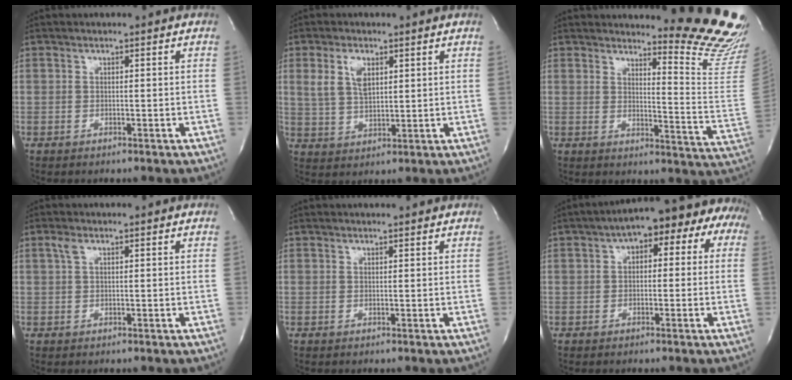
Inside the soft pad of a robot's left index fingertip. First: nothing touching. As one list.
[{"total": 5.4, "force": [2.3, 2.5, 4.2], "torque": [-0.092, 0.009, 0.051]}, {"total": 14.5, "force": [13.9, -0.9, 4.2], "torque": [-0.051, -0.154, 0.149]}, {"total": 1.2, "force": [0.8, 0.2, 0.9], "torque": [-0.029, 0.012, 0.017]}, {"total": 3.4, "force": [3.2, 0.2, 0.9], "torque": [-0.014, 0.018, 0.038]}, {"total": 12.3, "force": [4.2, 5.5, 10.1], "torque": [-0.119, 0.056, 0.044]}]